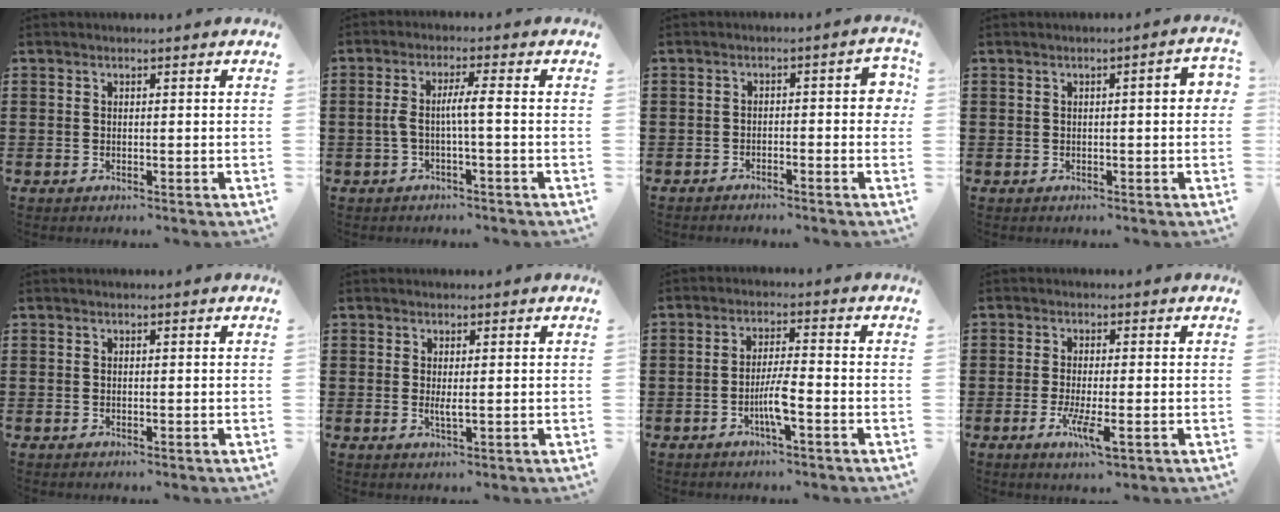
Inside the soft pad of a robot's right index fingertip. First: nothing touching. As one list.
[{"total": 4.0, "force": [-0.6, 0.1, 4.0], "torque": [-0.083, -0.002, -0.018]}, {"total": 3.0, "force": [-2.0, 0.5, 2.2], "torque": [-0.037, 0.004, -0.040]}, {"total": 2.4, "force": [0.0, 0.3, 2.3], "torque": [-0.031, -0.002, -0.002]}, {"total": 0.0}, {"total": 1.1, "force": [0.1, 0.2, 1.1], "torque": [-0.021, -0.002, 0.002]}, {"total": 4.5, "force": [-1.8, 0.3, 4.1], "torque": [-0.084, -0.007, -0.038]}, {"total": 4.9, "force": [-1.9, 0.8, 4.4], "torque": [-0.100, -0.021, -0.037]}]